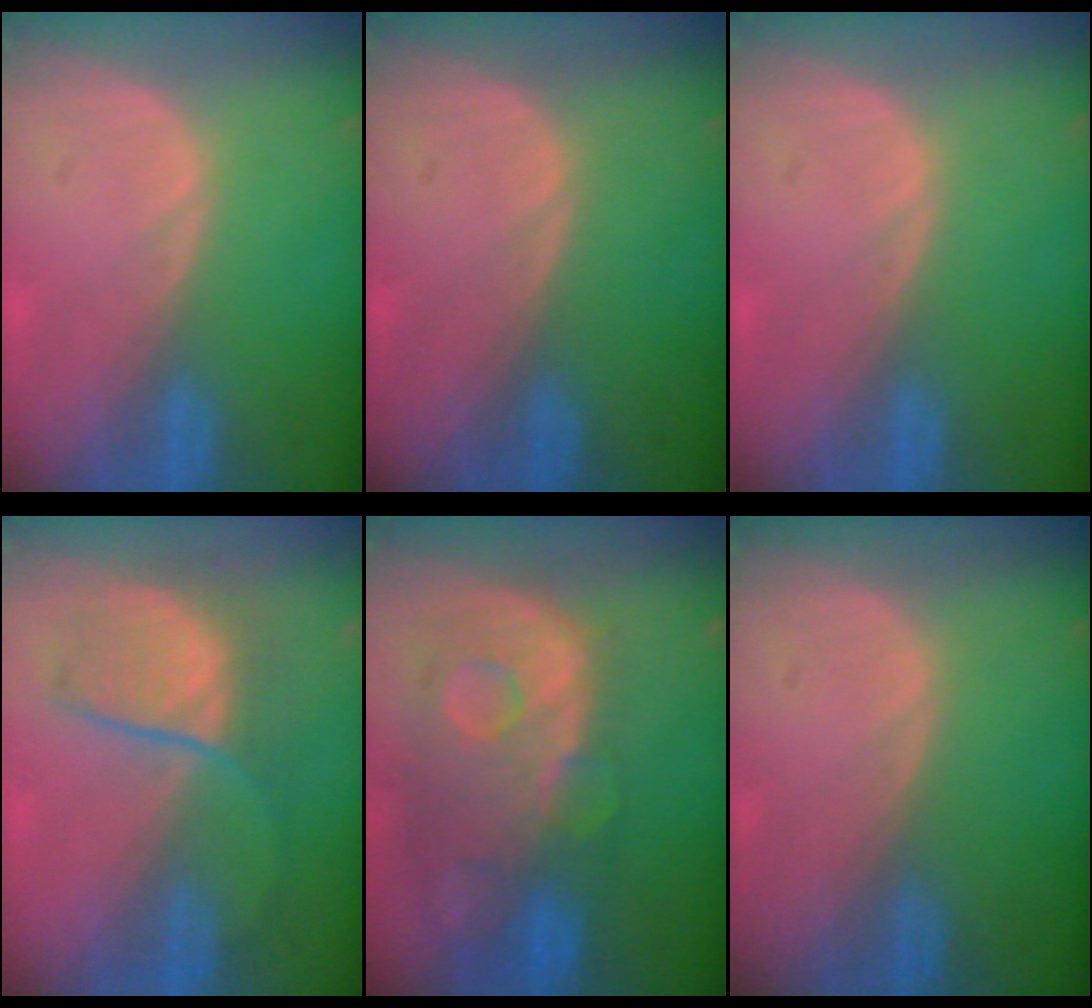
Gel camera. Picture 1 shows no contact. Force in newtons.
{"total": 0.0}
{"total": 0.0}
{"total": 7.2, "press": 7.2, "slide": 0.3}
{"total": 12.4, "press": 10.2, "slide": 6.9}
{"total": 0.0}